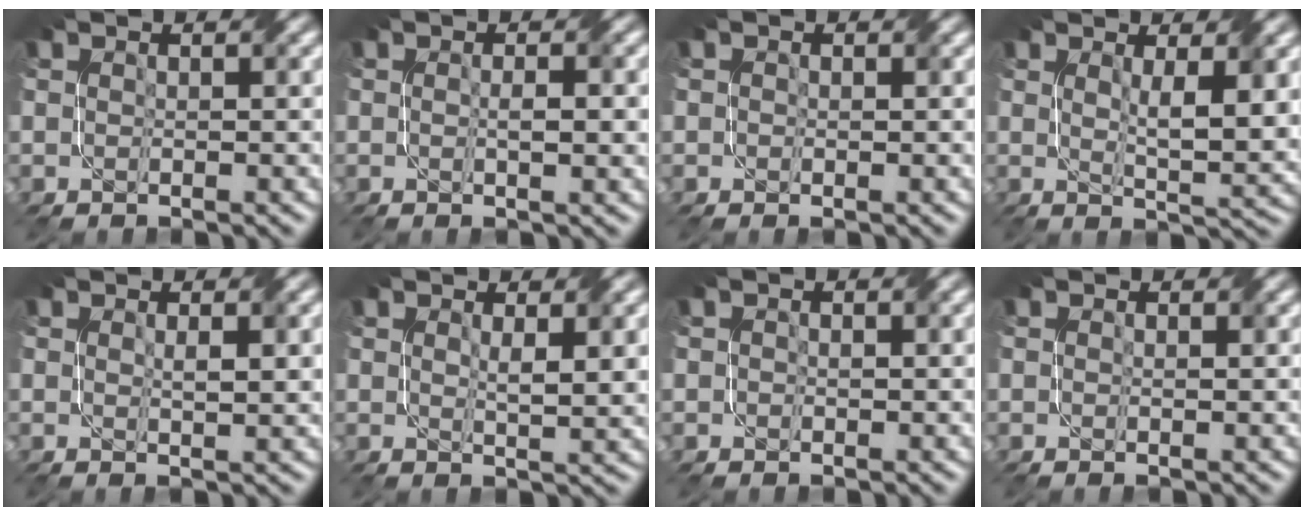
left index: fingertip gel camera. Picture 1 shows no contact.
{"total": 2.3, "force": [0.0, 0.3, 2.3], "torque": [-0.038, 0.000, 0.000]}
{"total": 0.7, "force": [0.1, 0.5, 0.5], "torque": [-0.004, -0.002, 0.000]}
{"total": 5.0, "force": [1.3, 1.0, 4.7], "torque": [-0.082, -0.009, 0.027]}
{"total": 2.0, "force": [0.5, 0.2, 1.9], "torque": [-0.029, 0.001, 0.011]}
{"total": 2.7, "force": [1.0, 0.5, 2.5], "torque": [-0.044, -0.001, 0.021]}
{"total": 0.9, "force": [0.3, 0.5, 0.6], "torque": [-0.009, 0.002, 0.004]}
{"total": 0.7, "force": [0.2, -0.1, 0.7], "torque": [-0.011, -0.001, 0.001]}